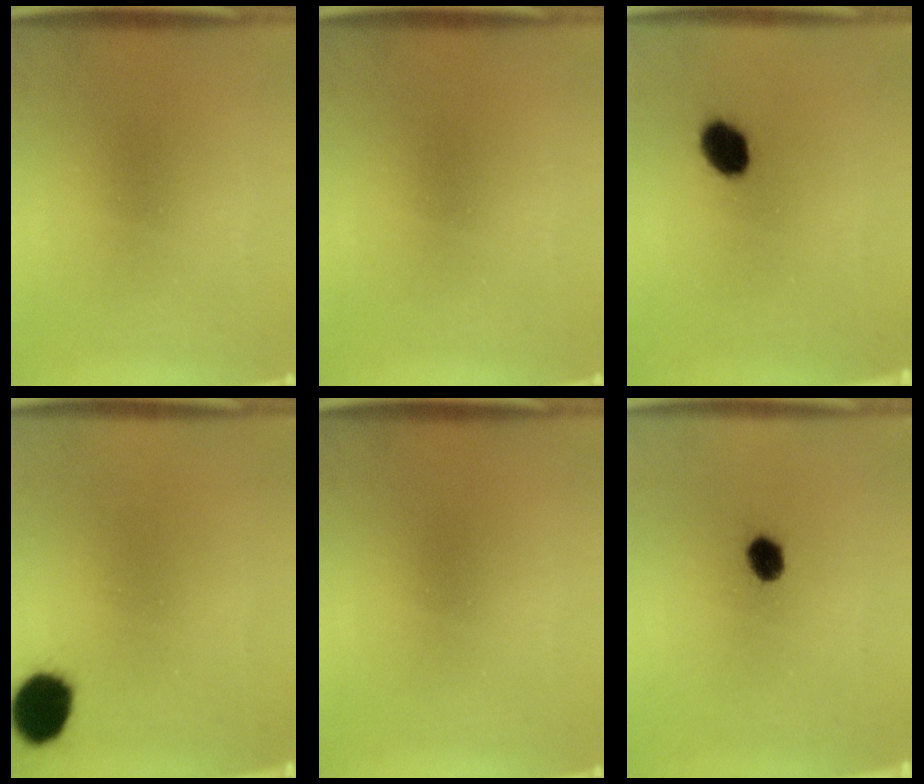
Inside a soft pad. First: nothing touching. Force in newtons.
{"total": 0.0}
{"total": 5.6}
{"total": 8.4}
{"total": 0.0}
{"total": 3.4}